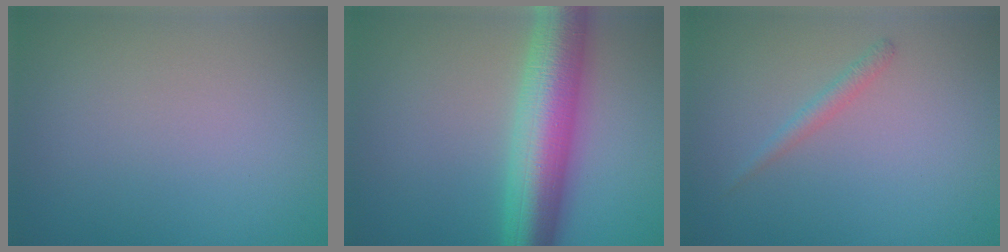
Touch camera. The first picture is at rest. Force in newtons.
{"total": 8.5, "press": 8.5, "slide": 0.1}
{"total": 1.2, "press": 1.2, "slide": 0.1}